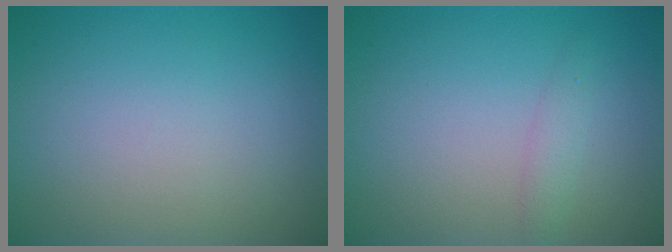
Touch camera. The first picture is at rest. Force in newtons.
{"total": 1.3, "press": 1.3, "slide": 0.0}